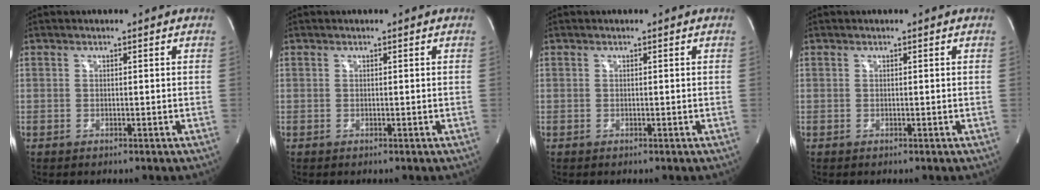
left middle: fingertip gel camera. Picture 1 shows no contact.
{"total": 0.0}
{"total": 0.0}
{"total": 0.0}